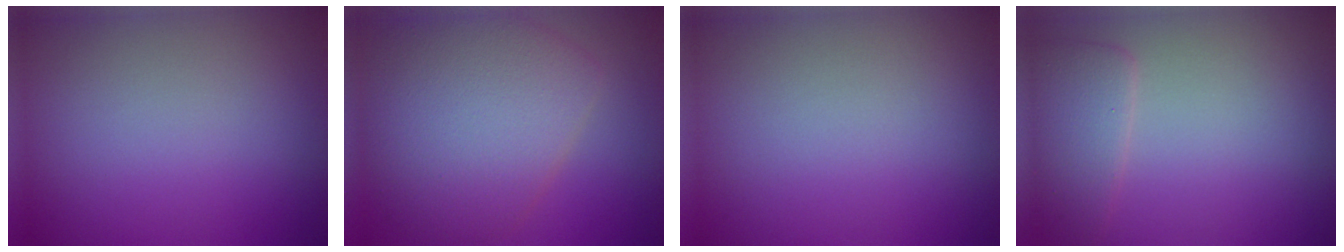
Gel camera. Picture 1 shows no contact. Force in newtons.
{"total": 8.2, "press": 8.2, "slide": 0.2}
{"total": 0.0}
{"total": 2.8, "press": 2.8, "slide": 0.2}